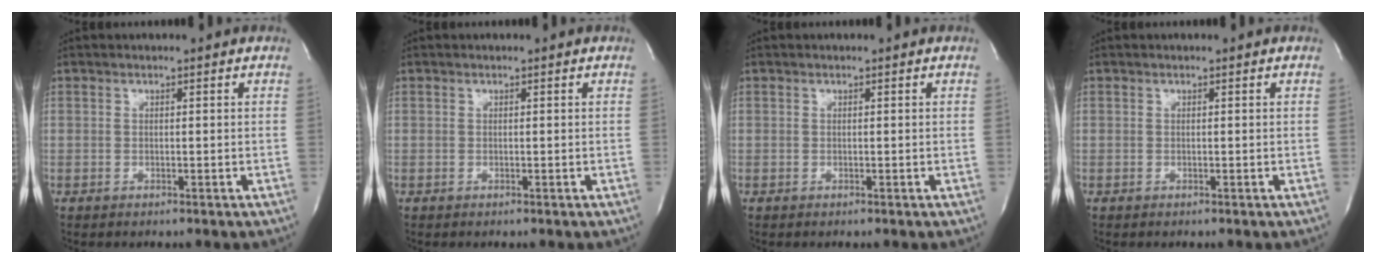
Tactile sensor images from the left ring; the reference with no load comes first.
{"total": 0.0}
{"total": 0.0}
{"total": 0.0}